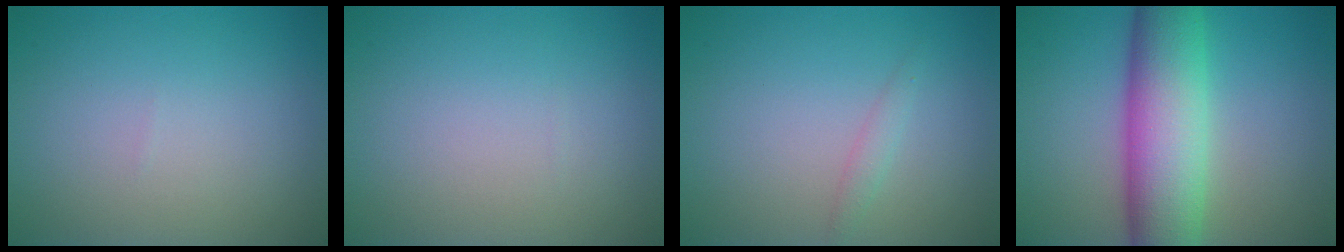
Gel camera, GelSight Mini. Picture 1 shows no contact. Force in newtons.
{"total": 0.0}
{"total": 1.0, "press": 1.0, "slide": 0.0}
{"total": 10.1, "press": 10.1, "slide": 0.2}